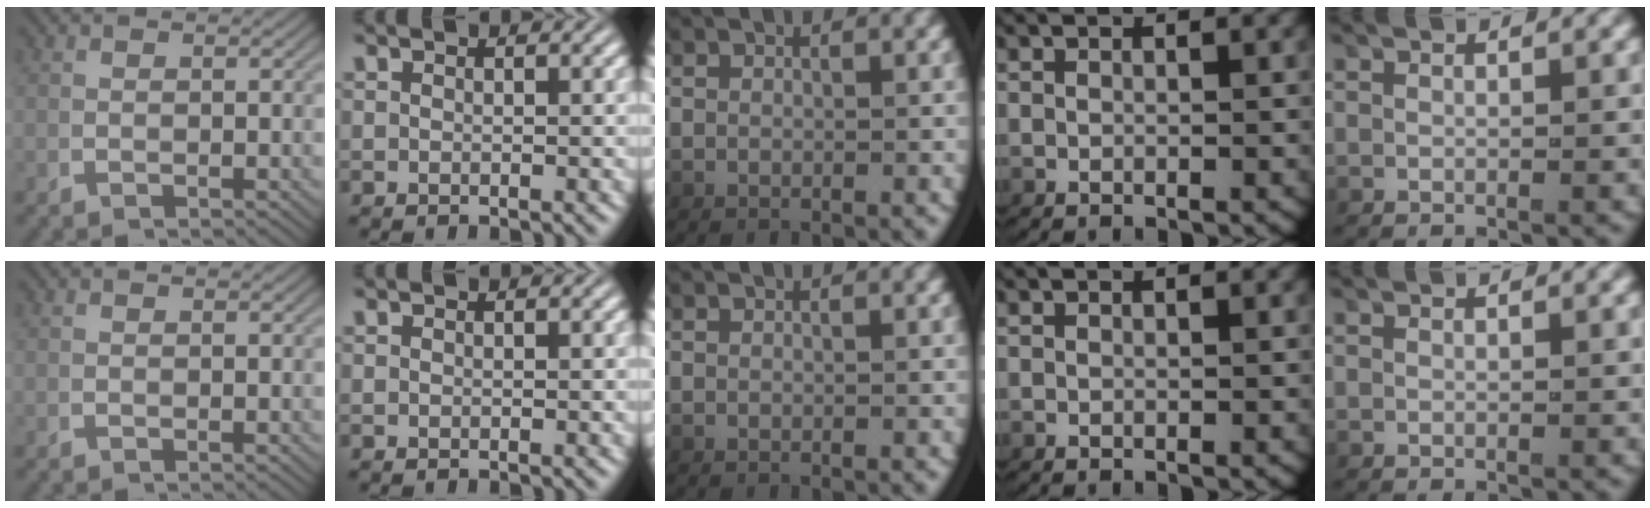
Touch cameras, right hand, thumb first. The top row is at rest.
{}